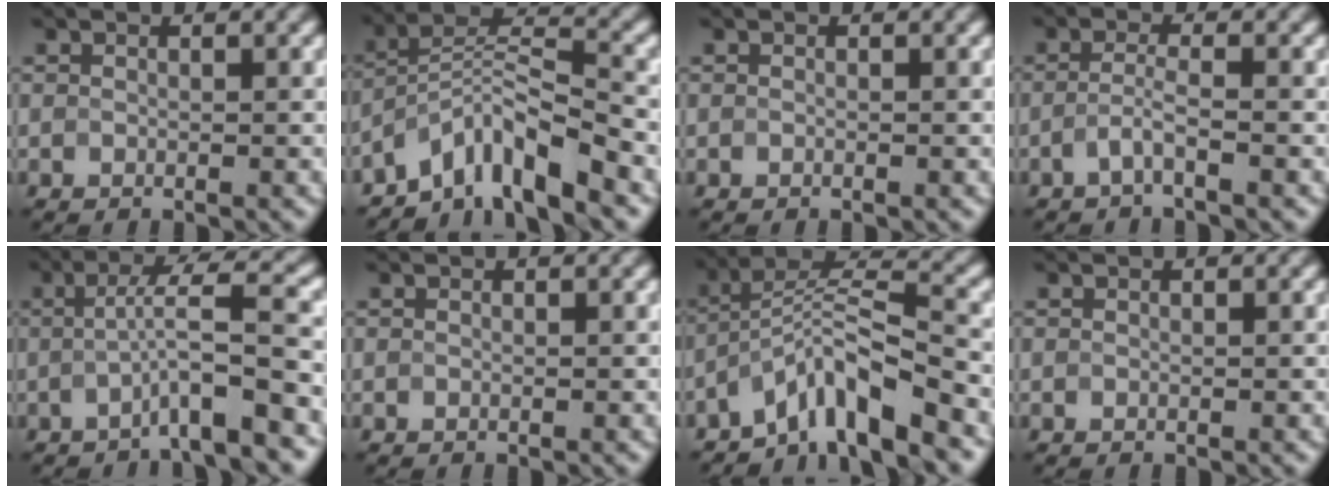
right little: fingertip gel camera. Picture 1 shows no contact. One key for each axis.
{"total": 6.5, "fx": -4.9, "fy": 1.4, "fz": 4.0, "tx": -0.061, "ty": 0.008, "tz": -0.098}
{"total": 0.0}
{"total": 1.8, "fx": -1.0, "fy": 0.2, "fz": 1.6, "tx": -0.033, "ty": 0.003, "tz": -0.025}
{"total": 5.6, "fx": -1.7, "fy": 0.6, "fz": 5.3, "tx": -0.077, "ty": 0.021, "tz": -0.042}
{"total": 0.0}
{"total": 6.7, "fx": -4.6, "fy": 1.2, "fz": 4.7, "tx": -0.074, "ty": 0.011, "tz": -0.092}
{"total": 0.0}